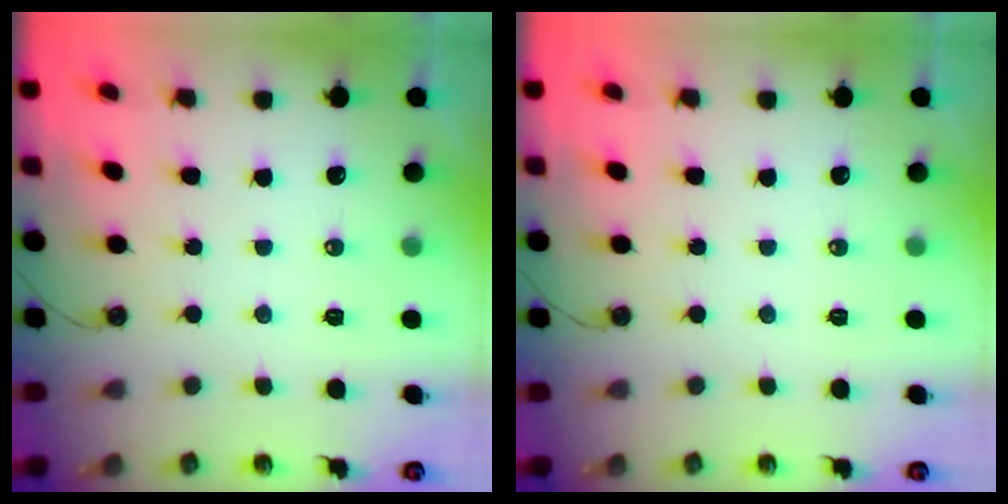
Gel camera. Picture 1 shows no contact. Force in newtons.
{"total": 0.0}